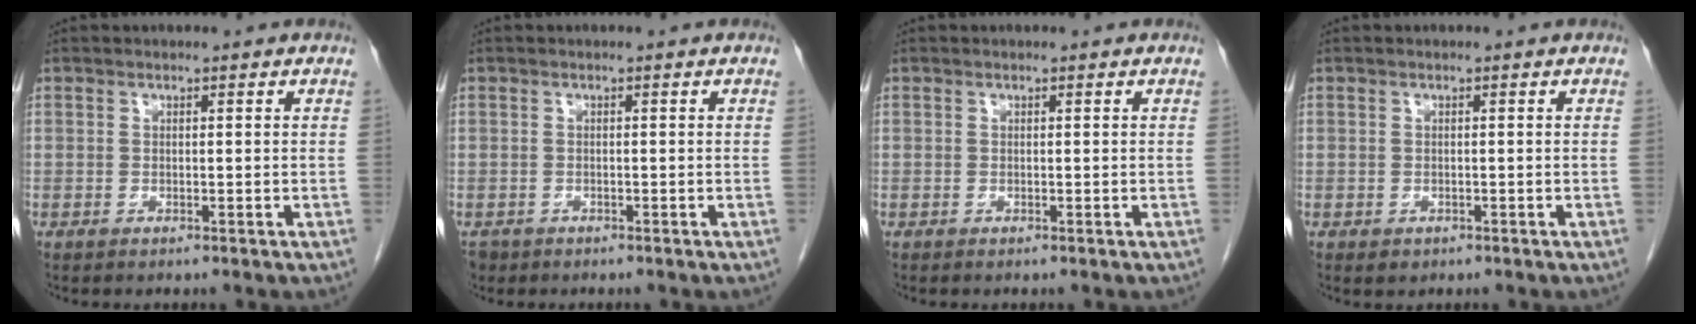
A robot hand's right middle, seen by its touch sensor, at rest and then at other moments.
{"total": 1.8, "force": [-1.3, 1.3, 0.1], "torque": [-0.010, 0.001, -0.020]}
{"total": 0.0}
{"total": 0.8, "force": [-0.4, 0.7, 0.3], "torque": [-0.007, 0.000, 0.001]}